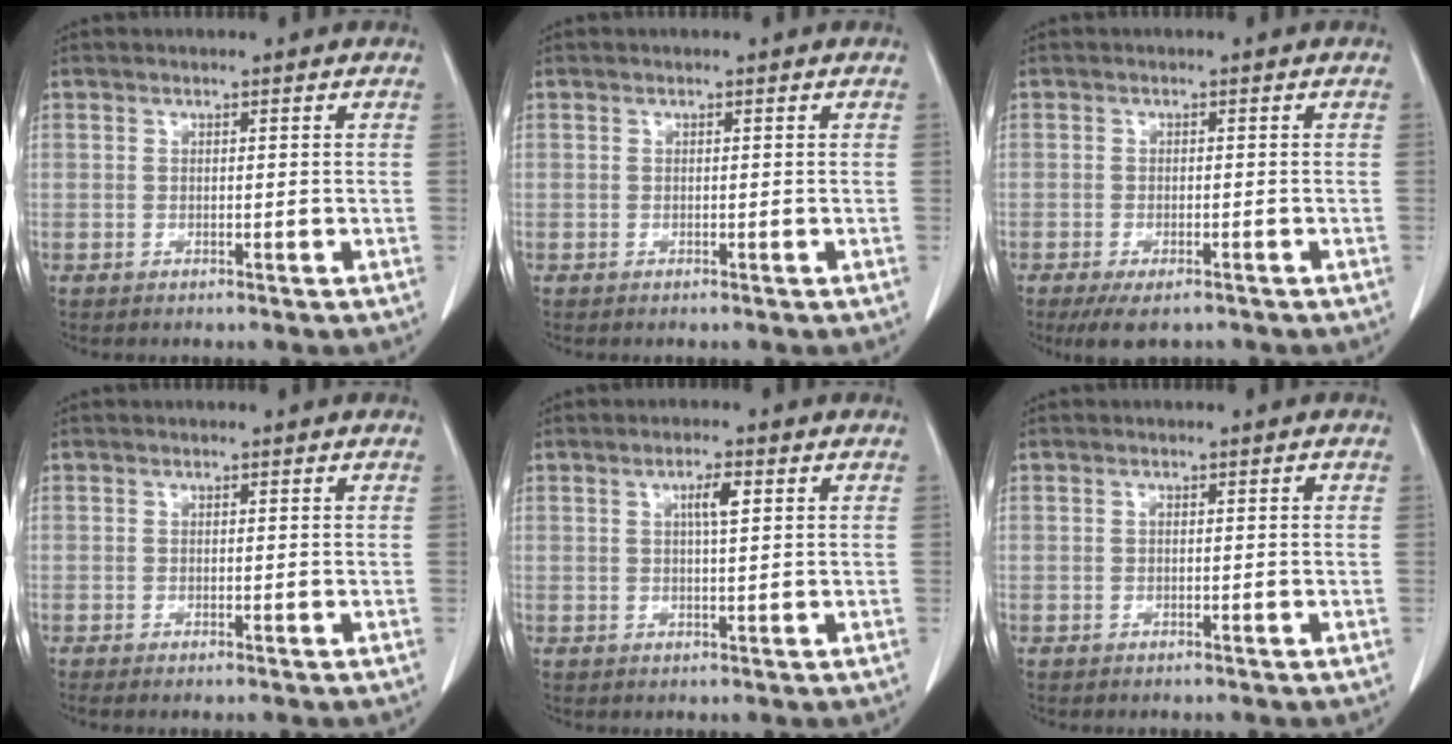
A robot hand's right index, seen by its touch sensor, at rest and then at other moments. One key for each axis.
{"total": 0.0}
{"total": 5.3, "fx": -4.0, "fy": 1.7, "fz": 3.1, "tx": -0.047, "ty": -0.010, "tz": -0.060}
{"total": 0.7, "fx": -0.5, "fy": 0.0, "fz": 0.5, "tx": -0.010, "ty": -0.002, "tz": -0.009}
{"total": 2.9, "fx": 1.0, "fy": 0.4, "fz": 2.7, "tx": -0.047, "ty": 0.001, "tz": 0.015}
{"total": 0.6, "fx": 0.0, "fy": 0.3, "fz": 0.6, "tx": -0.009, "ty": 0.001, "tz": 0.001}